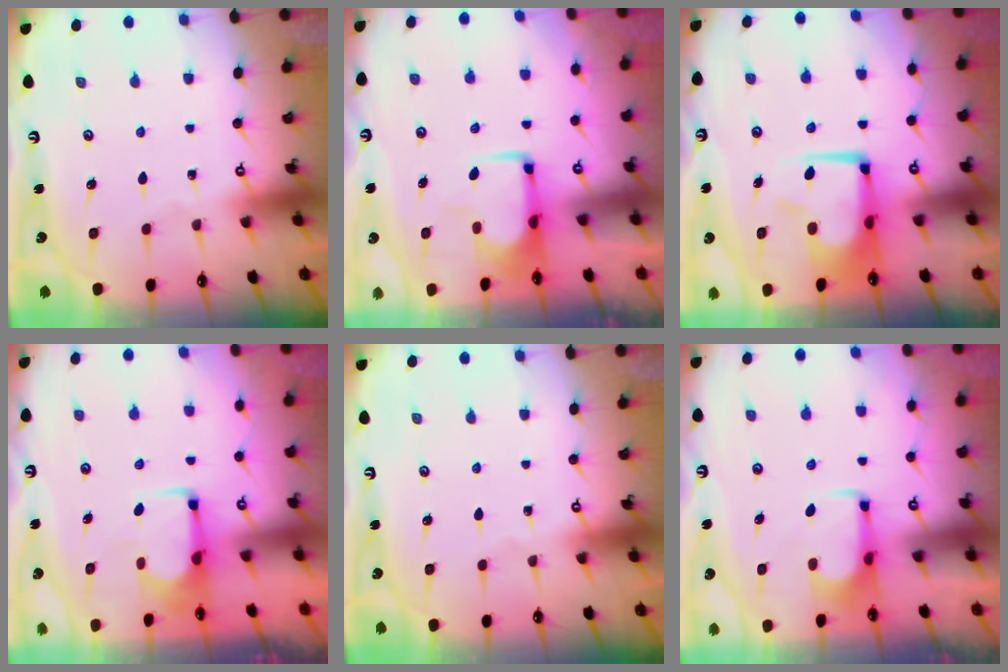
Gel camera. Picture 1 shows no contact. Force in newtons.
{"total": 1.7, "press": 1.6, "slide": 0.5}
{"total": 7.4, "press": 7.3, "slide": 1.1}
{"total": 1.9, "press": 1.6, "slide": 1.0}
{"total": 0.0}
{"total": 1.9, "press": 1.9, "slide": 0.2}